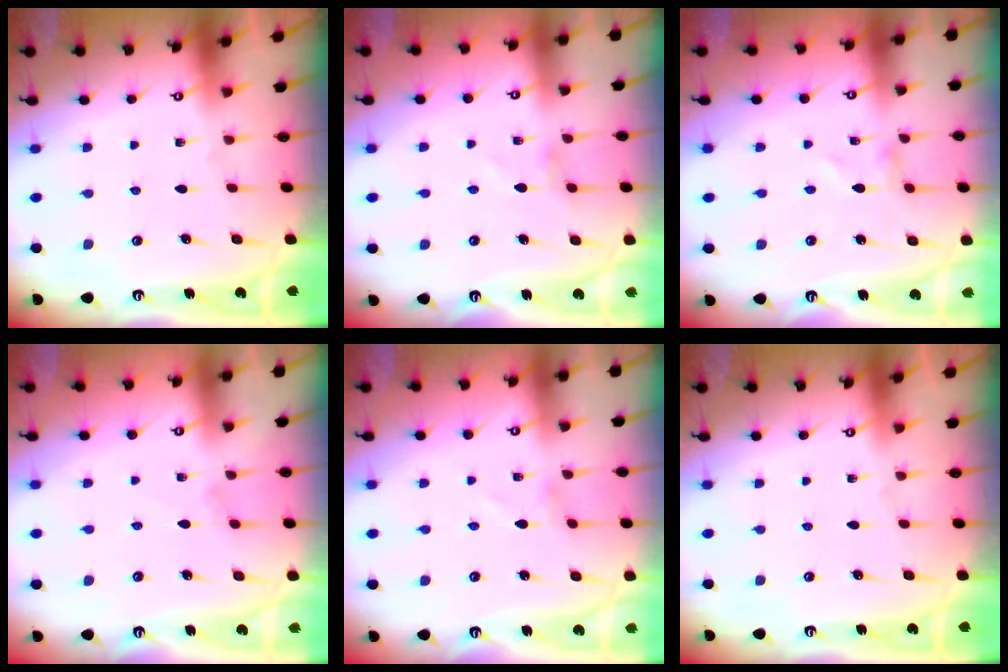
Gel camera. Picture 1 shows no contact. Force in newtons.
{"total": 1.6, "press": 1.5, "slide": 0.3}
{"total": 0.6, "press": 0.6, "slide": 0.1}
{"total": 0.0}
{"total": 1.2, "press": 1.2, "slide": 0.1}
{"total": 0.0}